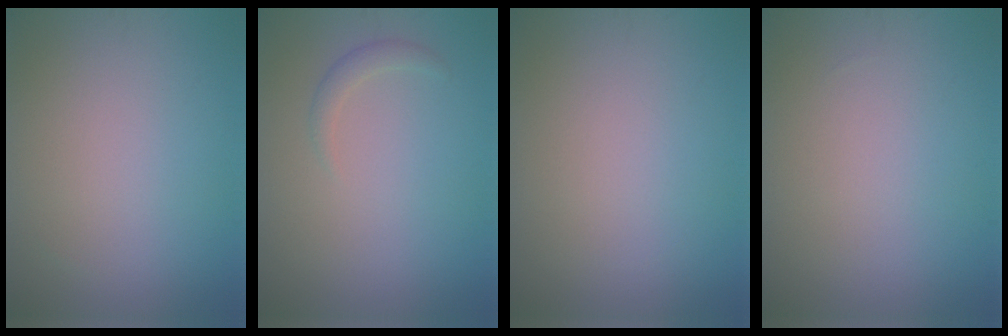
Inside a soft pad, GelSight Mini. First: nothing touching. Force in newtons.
{"total": 1.1, "press": 1.1, "slide": 0.0}
{"total": 0.0}
{"total": 0.0}